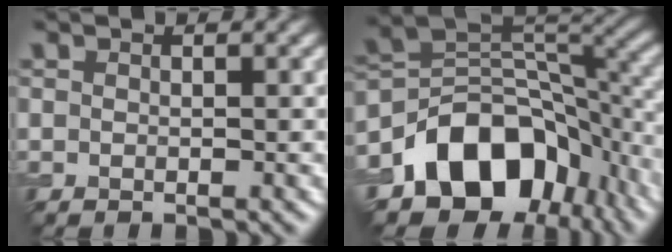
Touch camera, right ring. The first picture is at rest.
{"total": 12.1, "force": [-6.0, 8.2, 6.7], "torque": [-0.098, 0.002, -0.109]}